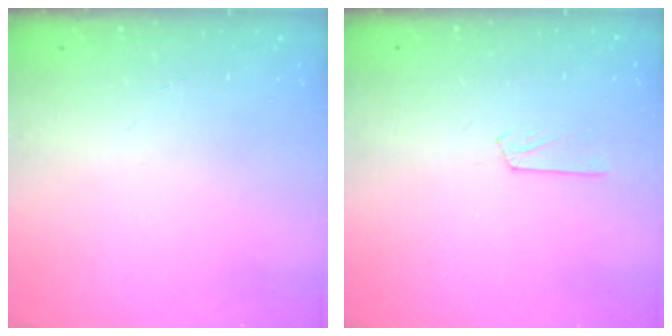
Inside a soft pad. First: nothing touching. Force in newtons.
{"total": 2.5, "press": 2.4, "slide": 0.3}